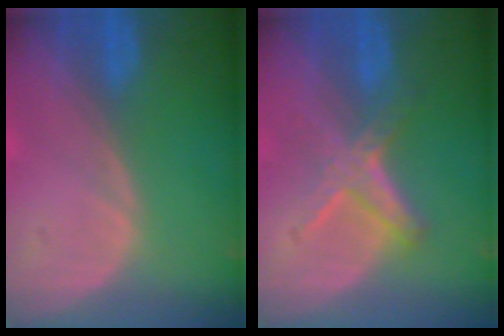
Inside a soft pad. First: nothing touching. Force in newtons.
{"total": 5.2, "press": 5.1, "slide": 0.9}